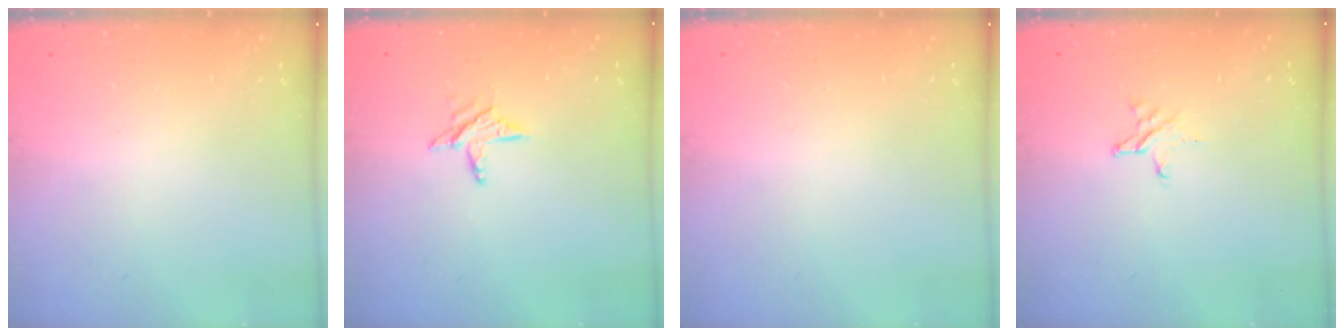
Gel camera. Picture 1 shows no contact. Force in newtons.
{"total": 5.3, "press": 5.2, "slide": 0.6}
{"total": 0.0}
{"total": 3.8, "press": 3.8, "slide": 0.3}